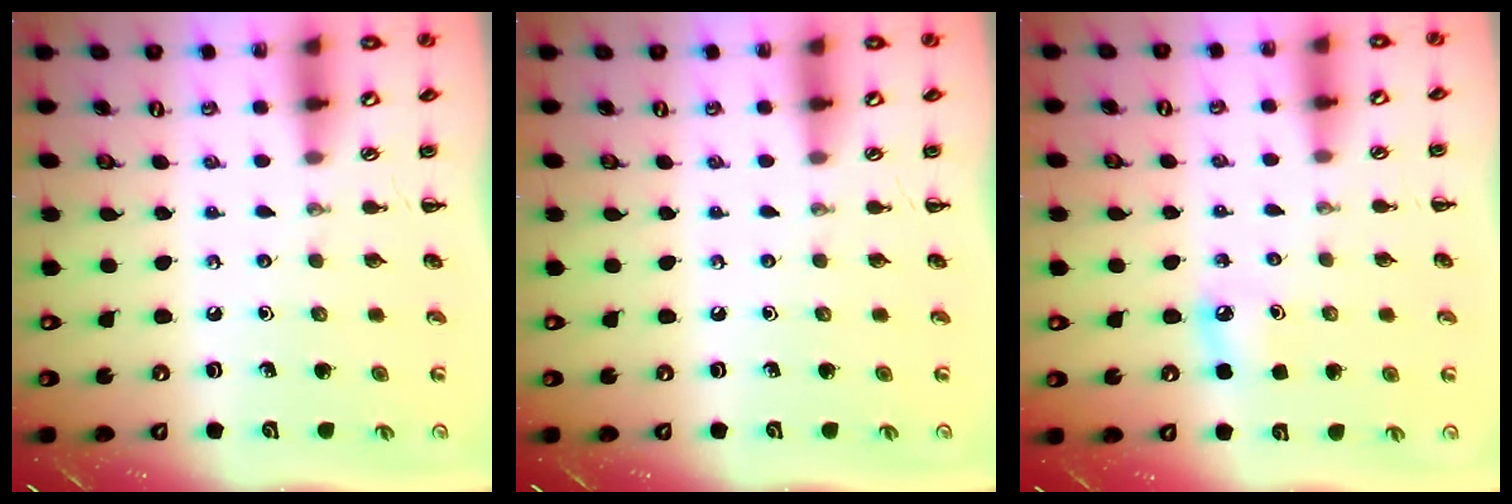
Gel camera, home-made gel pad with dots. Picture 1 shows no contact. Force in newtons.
{"total": 0.0}
{"total": 6.0, "press": 5.8, "slide": 1.7}